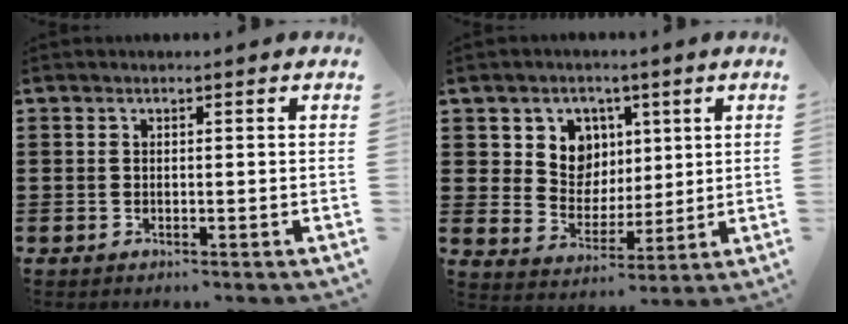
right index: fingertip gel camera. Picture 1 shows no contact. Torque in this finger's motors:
{"motor_torque": [0.58, -0.41, 0.50, 0.05]}